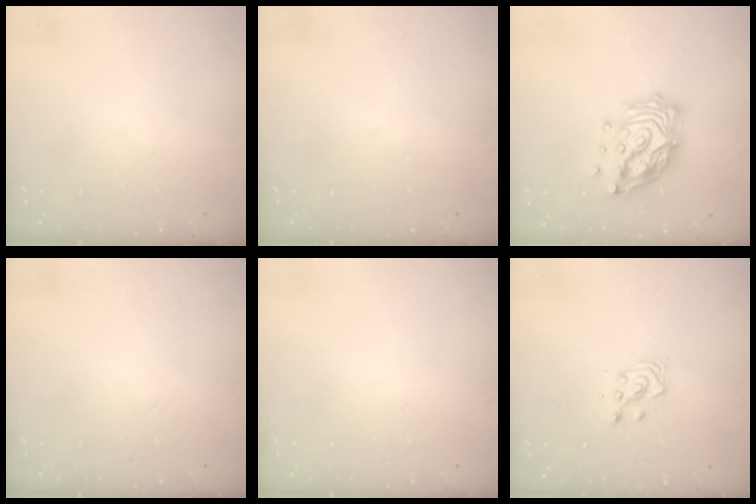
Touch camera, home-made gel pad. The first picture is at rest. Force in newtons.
{"total": 0.0}
{"total": 16.8, "press": 16.7, "slide": 1.9}
{"total": 0.0}
{"total": 0.0}
{"total": 3.6, "press": 3.4, "slide": 1.2}